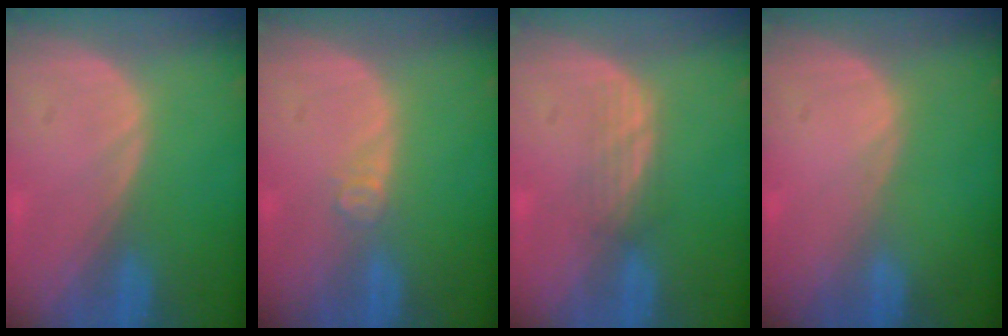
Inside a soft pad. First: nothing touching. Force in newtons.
{"total": 2.0, "press": 1.6, "slide": 1.1}
{"total": 2.4, "press": 2.4, "slide": 0.5}
{"total": 0.0}